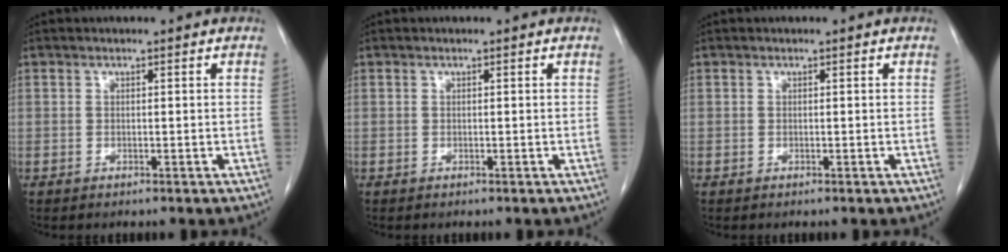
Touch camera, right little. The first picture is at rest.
{"total": 0.0}
{"total": 0.0}